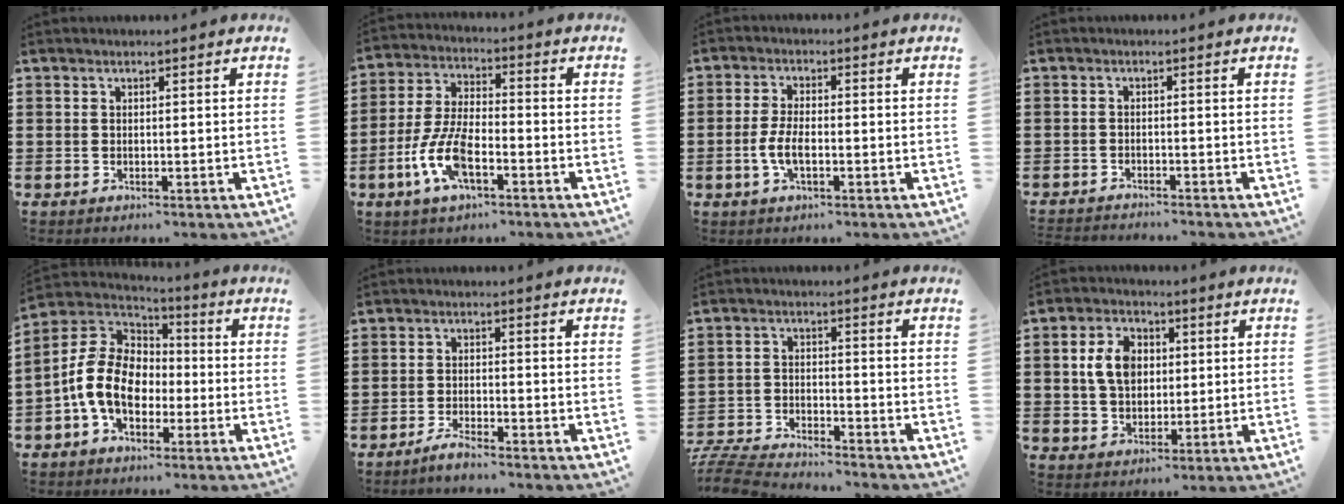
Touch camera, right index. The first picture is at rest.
{"total": 8.8, "force": [-3.7, 3.5, 7.1], "torque": [-0.172, -0.009, -0.073]}
{"total": 4.4, "force": [-1.2, 1.6, 4.0], "torque": [-0.089, -0.003, -0.025]}
{"total": 1.7, "force": [-1.7, -0.1, -0.3], "torque": [0.001, 0.002, -0.038]}
{"total": 12.1, "force": [-2.7, 8.5, 8.2], "torque": [-0.207, 0.011, -0.056]}
{"total": 2.6, "force": [-2.5, 0.0, 0.8], "torque": [-0.014, 0.007, -0.047]}
{"total": 6.0, "force": [-5.9, 0.3, 0.7], "torque": [-0.034, -0.001, -0.124]}
{"total": 6.7, "force": [1.0, 4.9, 4.5], "torque": [-0.115, 0.013, 0.011]}